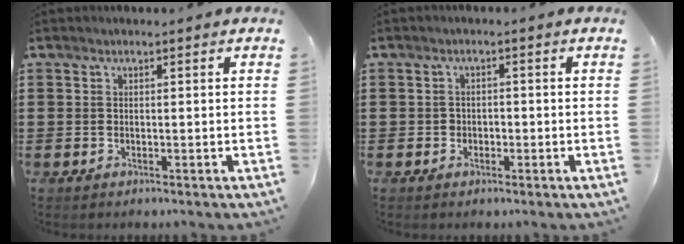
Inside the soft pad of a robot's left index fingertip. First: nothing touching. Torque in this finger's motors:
{"motor_torque": [-0.97, 1.17, 0.01, 0.00]}